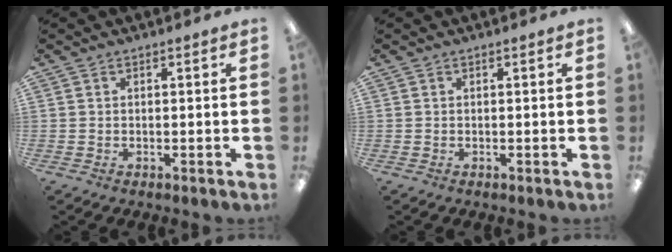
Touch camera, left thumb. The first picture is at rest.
{"total": 0.0}